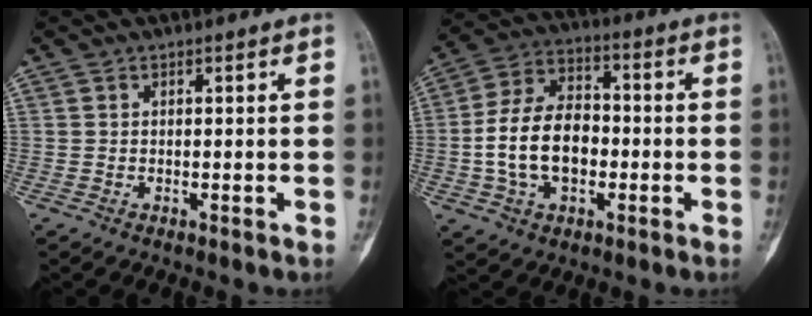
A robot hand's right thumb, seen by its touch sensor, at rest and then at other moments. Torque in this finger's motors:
{"motor_torque": [1.74, 2.18, 0.97, -0.73, 0.53]}